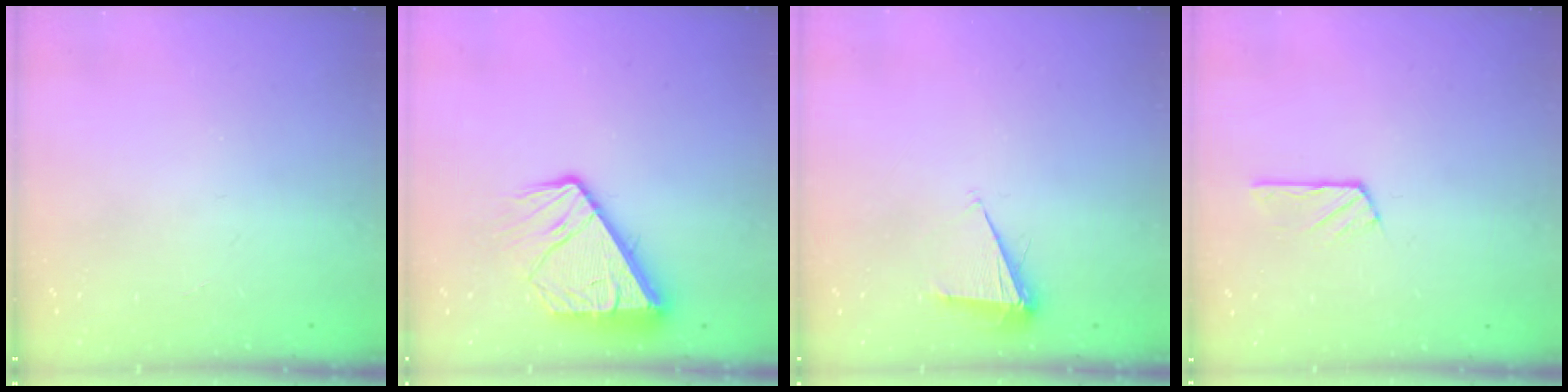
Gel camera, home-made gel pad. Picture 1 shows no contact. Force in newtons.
{"total": 10.9, "press": 10.8, "slide": 1.3}
{"total": 5.4, "press": 5.4, "slide": 0.8}
{"total": 2.9, "press": 2.8, "slide": 0.4}